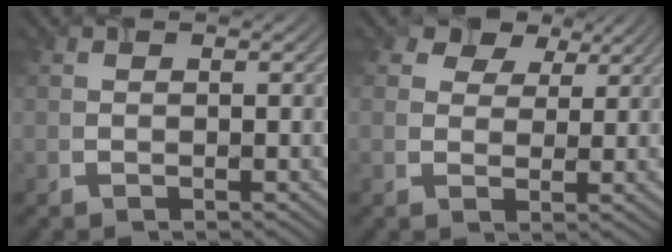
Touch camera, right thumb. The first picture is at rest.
{"total": 4.8, "force": [2.6, 3.4, 2.1], "torque": [-0.037, 0.006, 0.046]}